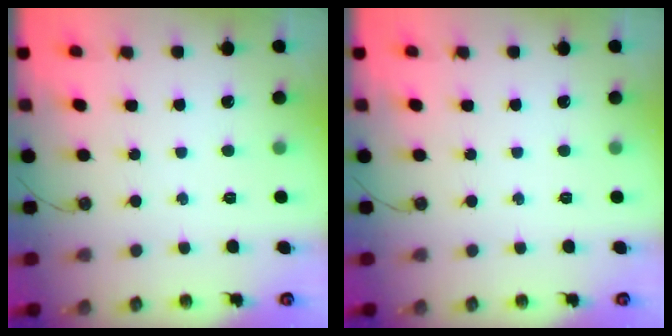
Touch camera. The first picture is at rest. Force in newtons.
{"total": 0.0}